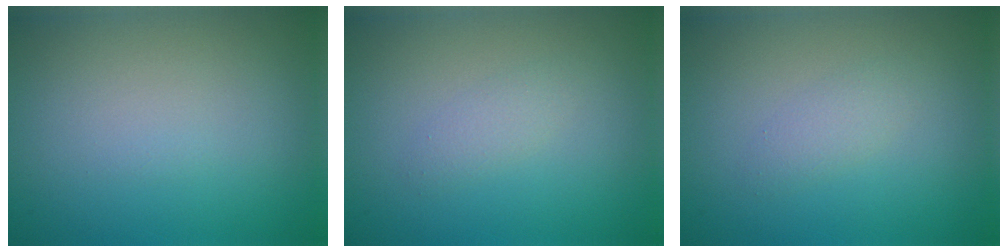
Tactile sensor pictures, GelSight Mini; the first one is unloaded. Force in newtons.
{"total": 1.2, "press": 1.2, "slide": 0.0}
{"total": 1.3, "press": 1.3, "slide": 0.1}